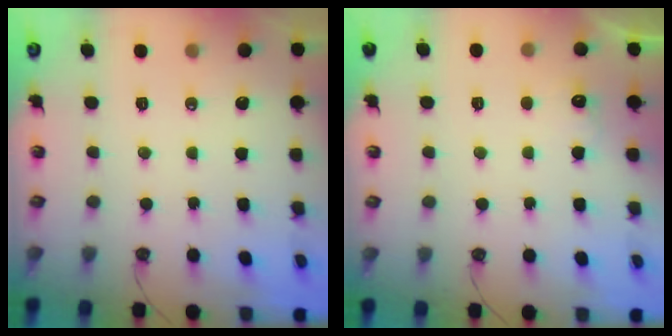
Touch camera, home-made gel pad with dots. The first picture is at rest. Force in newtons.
{"total": 6.9, "press": 6.8, "slide": 1.2}